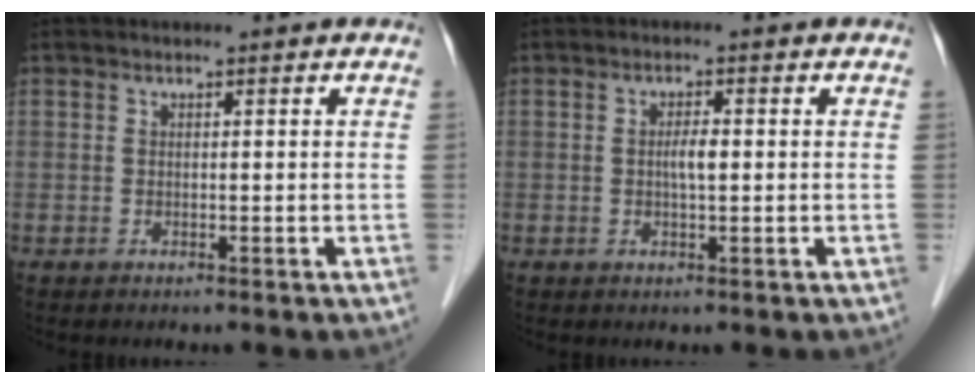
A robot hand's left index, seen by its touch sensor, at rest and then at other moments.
{"total": 2.1, "force": [-0.1, 0.4, 2.1], "torque": [-0.039, 0.001, -0.003]}